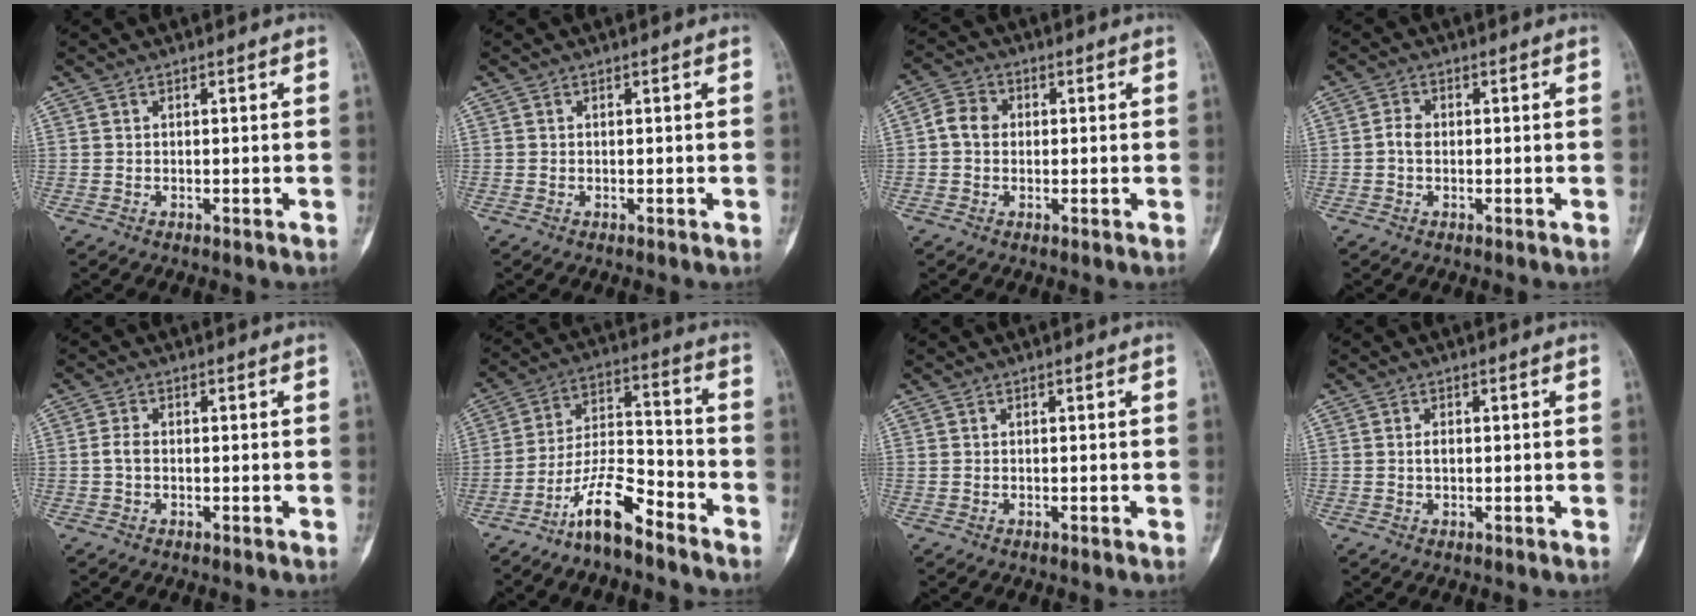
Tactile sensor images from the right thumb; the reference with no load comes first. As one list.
[{"total": 0.0}, {"total": 4.6, "force": [0.1, 3.8, 2.5], "torque": [-0.038, 0.012, -0.007]}, {"total": 2.2, "force": [-0.2, 1.6, 1.4], "torque": [-0.023, 0.006, -0.007]}, {"total": 1.8, "force": [-0.3, 1.1, 1.4], "torque": [-0.031, 0.003, -0.009]}, {"total": 10.6, "force": [-7.9, 2.8, 6.4], "torque": [-0.121, 0.076, -0.152]}, {"total": 0.0}, {"total": 1.3, "force": [0.0, 0.7, 1.0], "torque": [-0.017, 0.002, -0.001]}]